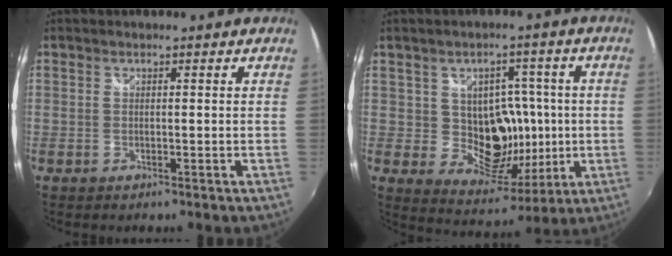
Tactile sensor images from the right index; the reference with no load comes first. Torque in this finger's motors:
{"motor_torque": [-0.37, 1.29, 0.50, 0.05]}